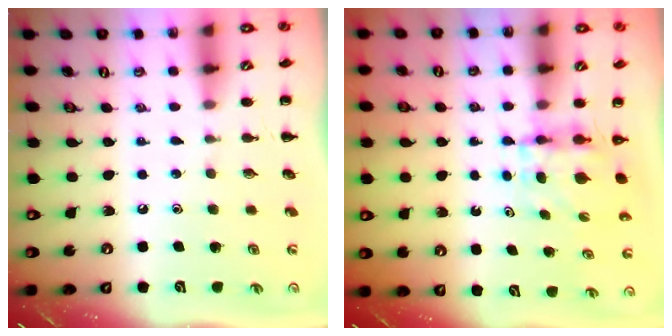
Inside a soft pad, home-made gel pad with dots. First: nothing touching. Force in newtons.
{"total": 4.0, "press": 4.0, "slide": 0.3}